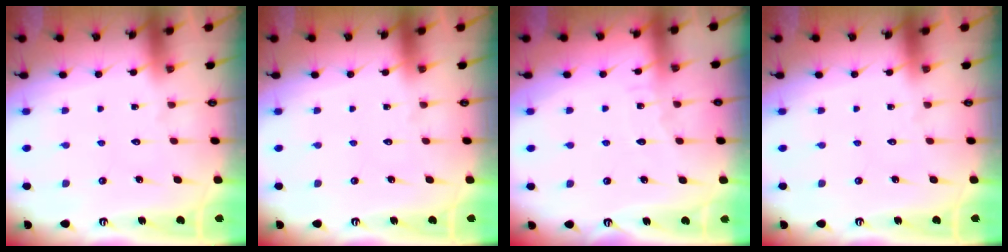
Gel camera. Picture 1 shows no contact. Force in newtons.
{"total": 0.0}
{"total": 4.2, "press": 4.2, "slide": 0.4}
{"total": 0.0}